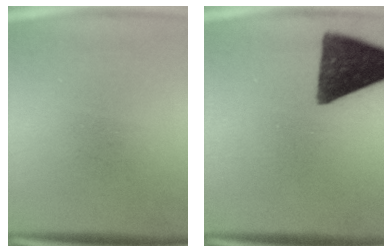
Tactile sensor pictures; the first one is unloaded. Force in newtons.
{"total": 13.6}